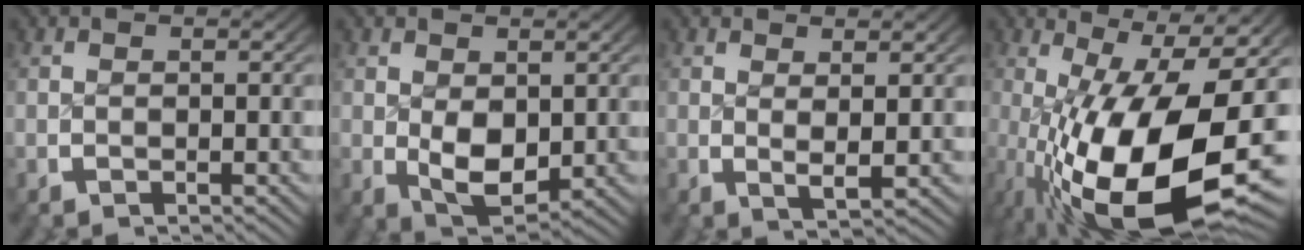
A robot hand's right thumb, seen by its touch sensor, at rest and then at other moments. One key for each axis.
{"total": 4.8, "fx": -0.1, "fy": 3.2, "fz": 3.6, "tx": -0.076, "ty": -0.033, "tz": 0.014}
{"total": 1.9, "fx": 0.9, "fy": 0.5, "fz": 1.7, "tx": -0.031, "ty": -0.009, "tz": 0.021}
{"total": 20.3, "fx": -3.0, "fy": 10.3, "fz": 17.2, "tx": -0.314, "ty": -0.078, "tz": 0.004}